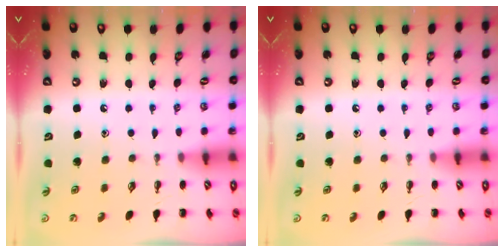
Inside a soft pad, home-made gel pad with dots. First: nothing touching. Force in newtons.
{"total": 0.0}